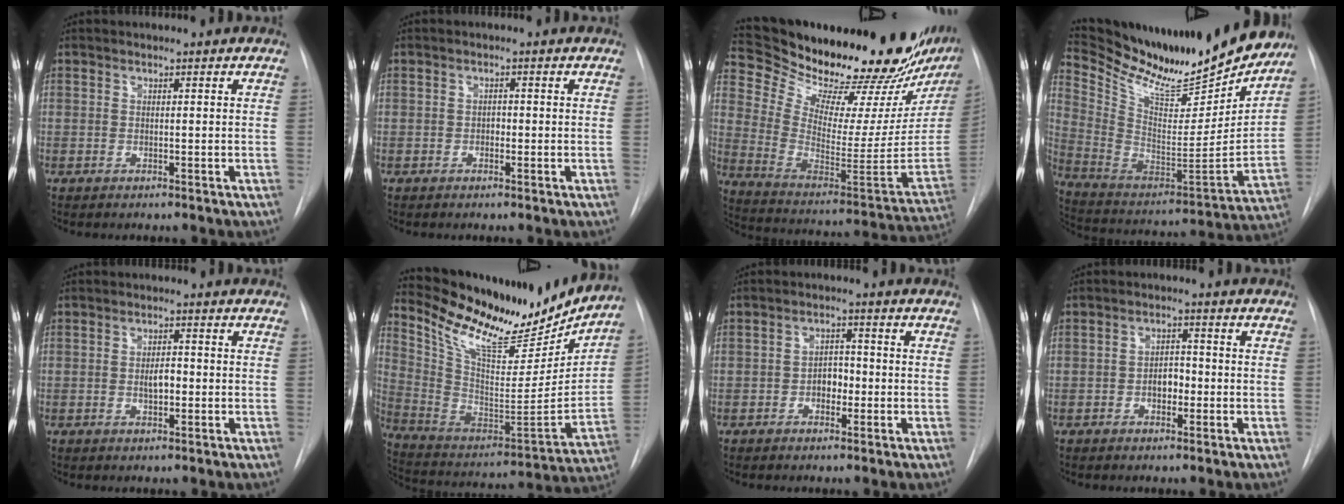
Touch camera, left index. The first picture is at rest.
{"total": 1.0, "force": [-0.3, 0.7, 0.6], "torque": [-0.006, 0.001, -0.008]}
{"total": 31.2, "force": [26.5, 4.5, 15.8], "torque": [-0.256, -0.099, 0.371]}
{"total": 25.0, "force": [22.7, 4.9, 9.5], "torque": [-0.169, -0.060, 0.352]}
{"total": 2.6, "force": [-0.5, 1.2, 2.3], "torque": [-0.038, 0.001, -0.006]}
{"total": 22.1, "force": [19.0, 5.9, 9.6], "torque": [-0.178, -0.028, 0.307]}
{"total": 3.1, "force": [-1.0, 2.0, 2.1], "torque": [-0.027, 0.006, -0.019]}
{"total": 3.1, "force": [-1.0, 1.9, 2.2], "torque": [-0.031, 0.006, -0.017]}